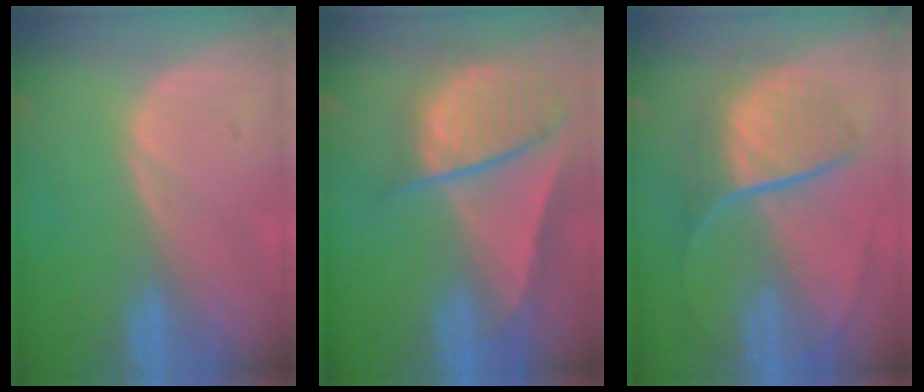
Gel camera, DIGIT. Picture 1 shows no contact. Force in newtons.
{"total": 9.6, "press": 8.2, "slide": 5.0}
{"total": 9.1, "press": 7.5, "slide": 5.2}